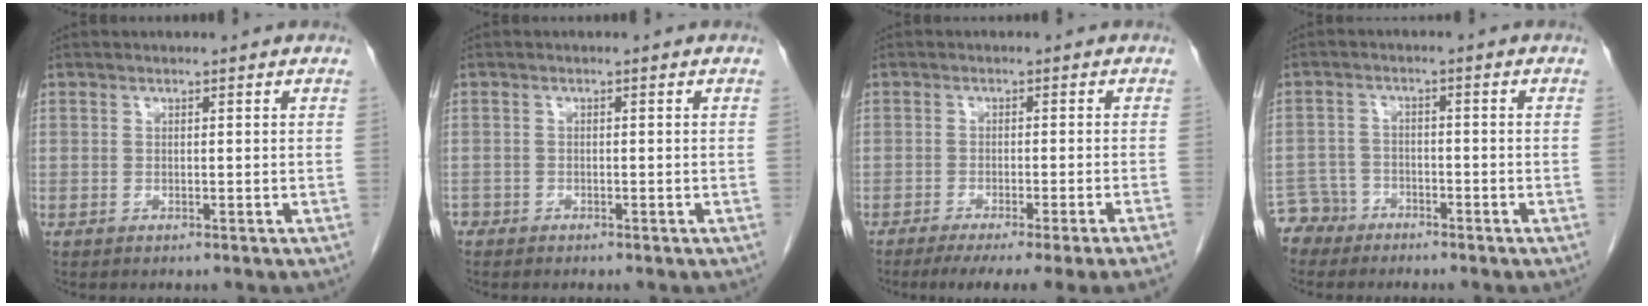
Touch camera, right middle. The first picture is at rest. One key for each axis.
{"total": 1.3, "fx": -1.0, "fy": 0.8, "fz": 0.1, "tx": -0.005, "ty": 0.001, "tz": -0.018}
{"total": 11.5, "fx": -9.2, "fy": -1.6, "fz": 6.8, "tx": -0.073, "ty": -0.028, "tz": -0.128}
{"total": 4.2, "fx": -3.4, "fy": 2.3, "fz": -0.8, "tx": 0.017, "ty": 0.003, "tz": -0.067}